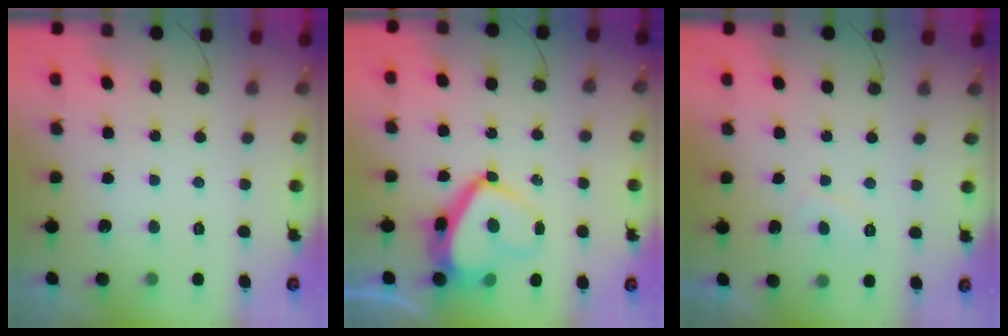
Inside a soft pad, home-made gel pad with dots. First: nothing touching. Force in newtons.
{"total": 11.3, "press": 11.1, "slide": 1.8}
{"total": 2.3, "press": 2.2, "slide": 0.8}